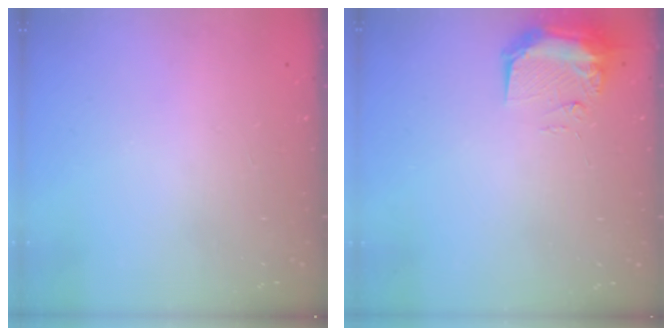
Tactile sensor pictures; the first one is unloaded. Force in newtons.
{"total": 11.0, "press": 9.6, "slide": 5.4}